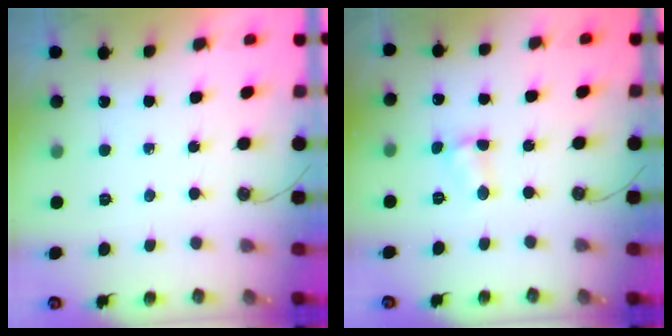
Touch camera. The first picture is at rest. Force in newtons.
{"total": 3.4, "press": 3.4, "slide": 0.5}